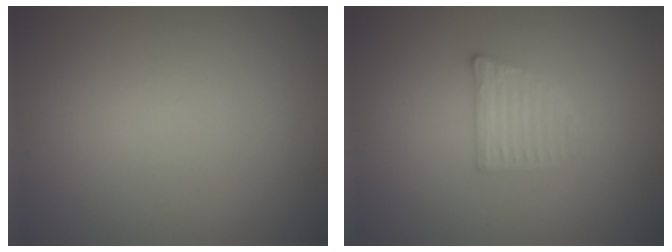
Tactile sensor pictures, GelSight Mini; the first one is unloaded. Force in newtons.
{"total": 2.1, "press": 2.1, "slide": 0.4}